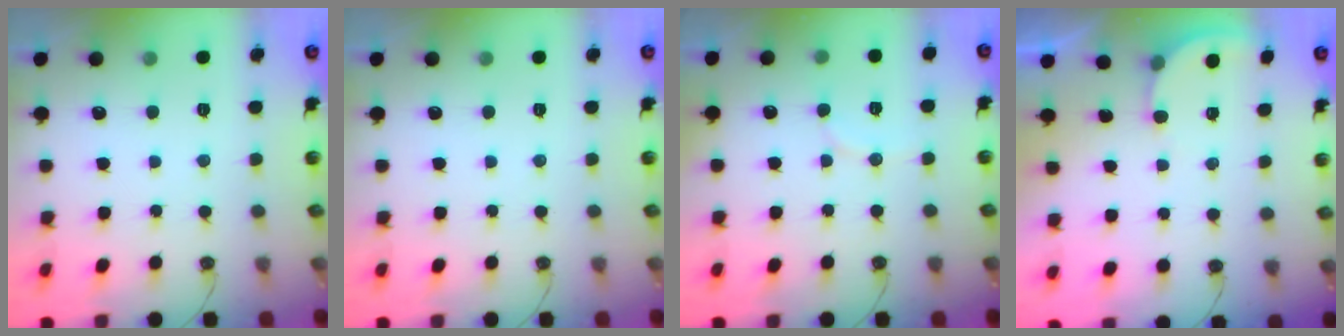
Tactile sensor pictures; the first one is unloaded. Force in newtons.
{"total": 0.0}
{"total": 5.1, "press": 5.0, "slide": 0.6}
{"total": 2.6, "press": 2.6, "slide": 0.0}